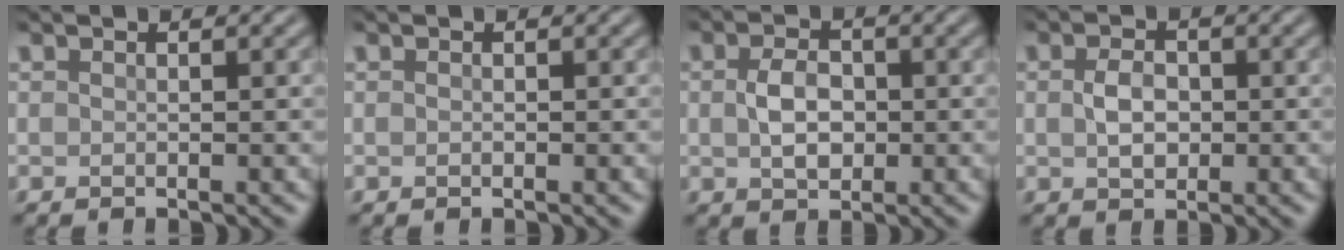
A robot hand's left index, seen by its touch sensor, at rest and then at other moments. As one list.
[{"total": 0.0}, {"total": 3.4, "force": [0.0, 2.3, 2.5], "torque": [-0.052, -0.001, -0.001]}, {"total": 2.7, "force": [0.0, 1.9, 1.9], "torque": [-0.040, 0.000, 0.000]}]